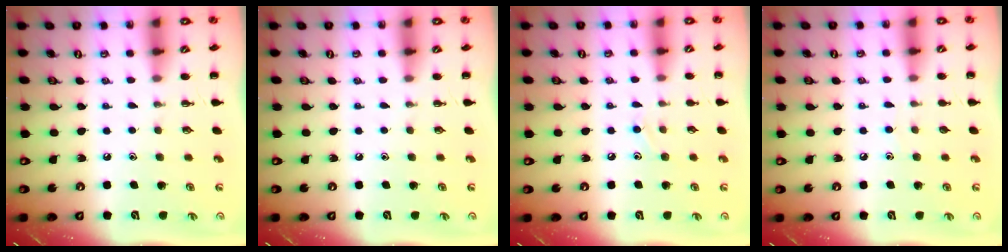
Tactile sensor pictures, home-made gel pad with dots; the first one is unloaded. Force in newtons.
{"total": 0.0}
{"total": 7.0, "press": 6.6, "slide": 2.4}
{"total": 2.5, "press": 2.3, "slide": 1.0}